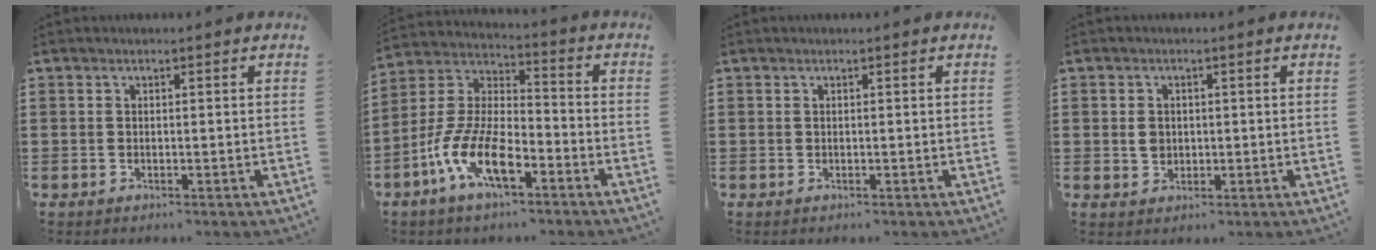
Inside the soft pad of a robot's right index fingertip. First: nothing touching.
{"total": 10.7, "force": [-6.1, 3.7, 8.0], "torque": [-0.208, -0.021, -0.125]}
{"total": 0.0}
{"total": 2.4, "force": [0.2, 2.0, 1.5], "torque": [-0.033, 0.008, 0.003]}